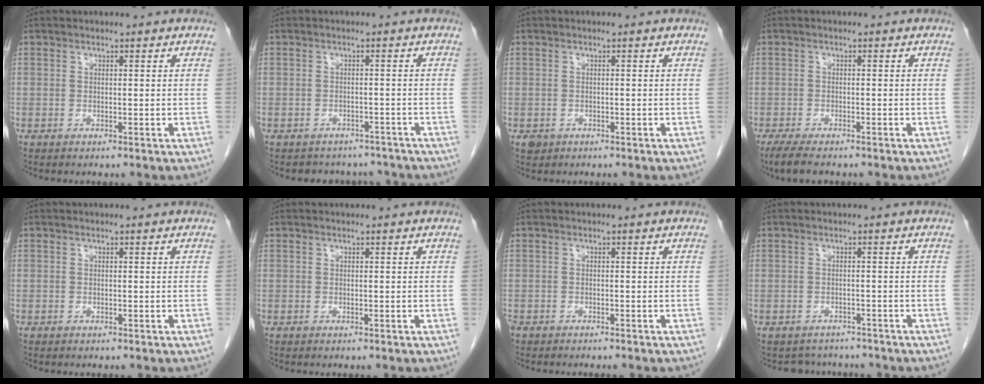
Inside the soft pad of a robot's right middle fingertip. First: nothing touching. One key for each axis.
{"total": 6.7, "fx": -6.0, "fy": 3.0, "fz": 0.3, "tx": 0.001, "ty": 0.015, "tz": -0.066}
{"total": 1.3, "fx": -0.6, "fy": 1.1, "fz": 0.3, "tx": -0.007, "ty": 0.003, "tz": -0.004}
{"total": 4.6, "fx": -3.6, "fy": 1.1, "fz": 2.7, "tx": -0.050, "ty": -0.013, "tz": -0.054}
{"total": 0.0}
{"total": 0.0}
{"total": 3.4, "fx": -2.9, "fy": 1.1, "fz": 1.3, "tx": -0.021, "ty": -0.007, "tz": -0.040}
{"total": 4.0, "fx": -3.7, "fy": 1.6, "fz": -0.2, "tx": 0.002, "ty": 0.006, "tz": -0.048}